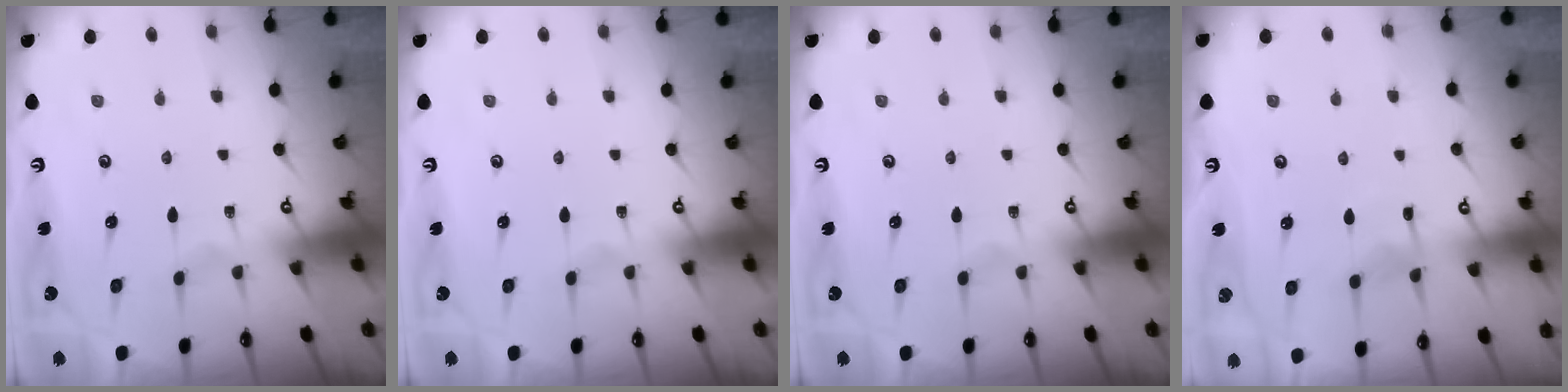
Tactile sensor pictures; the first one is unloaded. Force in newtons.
{"total": 0.0}
{"total": 0.0}
{"total": 6.0, "press": 6.0, "slide": 0.6}